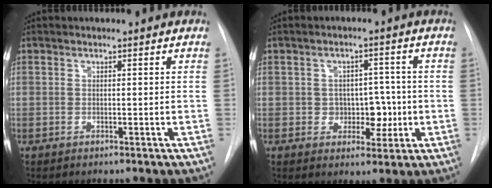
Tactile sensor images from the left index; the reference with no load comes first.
{"total": 5.2, "force": [-1.4, 4.1, 3.0], "torque": [-0.027, 0.009, -0.011]}